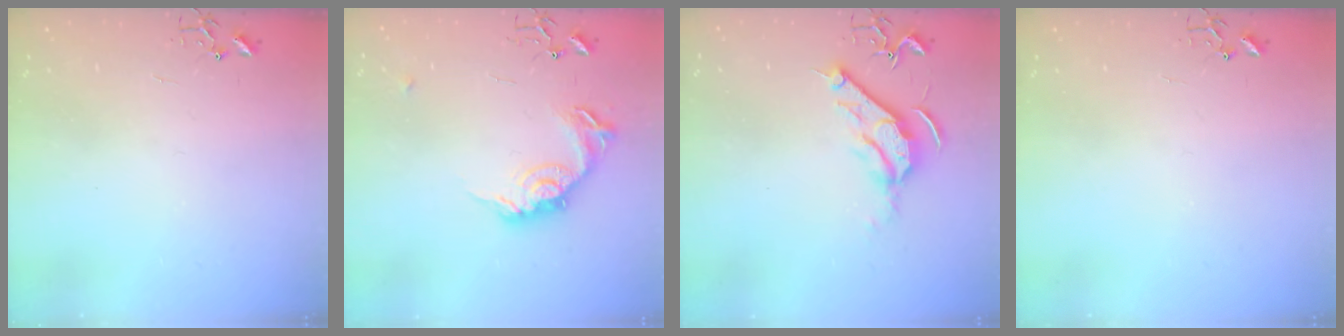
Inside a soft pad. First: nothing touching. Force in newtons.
{"total": 15.0, "press": 15.0, "slide": 0.7}
{"total": 10.3, "press": 10.2, "slide": 1.3}
{"total": 0.0}